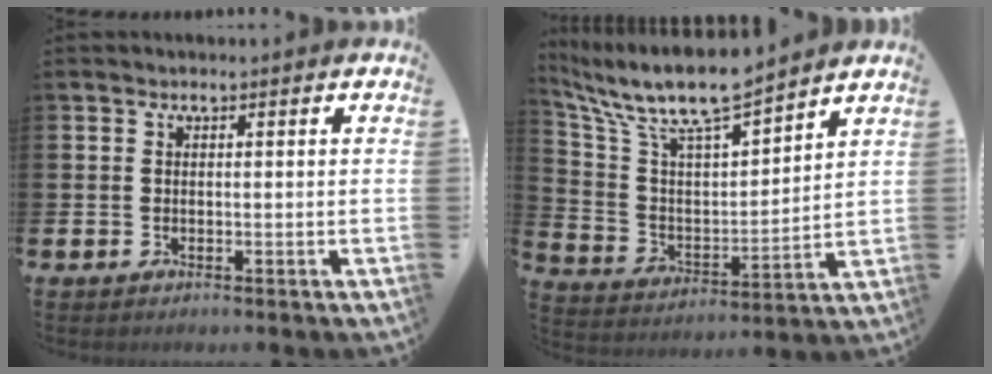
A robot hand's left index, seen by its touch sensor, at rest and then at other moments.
{"total": 10.3, "force": [9.4, 1.5, 3.9], "torque": [-0.123, -0.062, 0.163]}